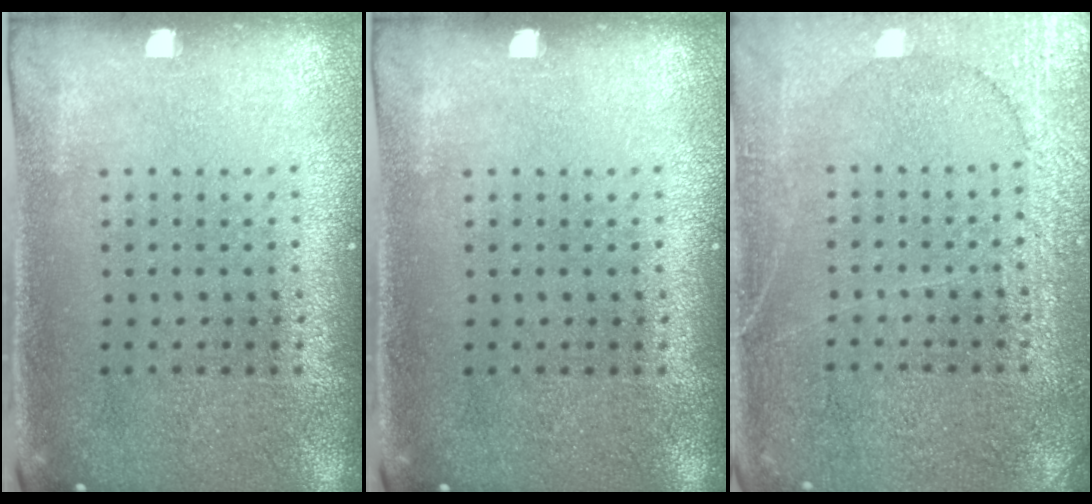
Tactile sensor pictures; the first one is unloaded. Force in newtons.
{"total": 0.0}
{"total": 4.7, "press": 4.7, "slide": 0.6}